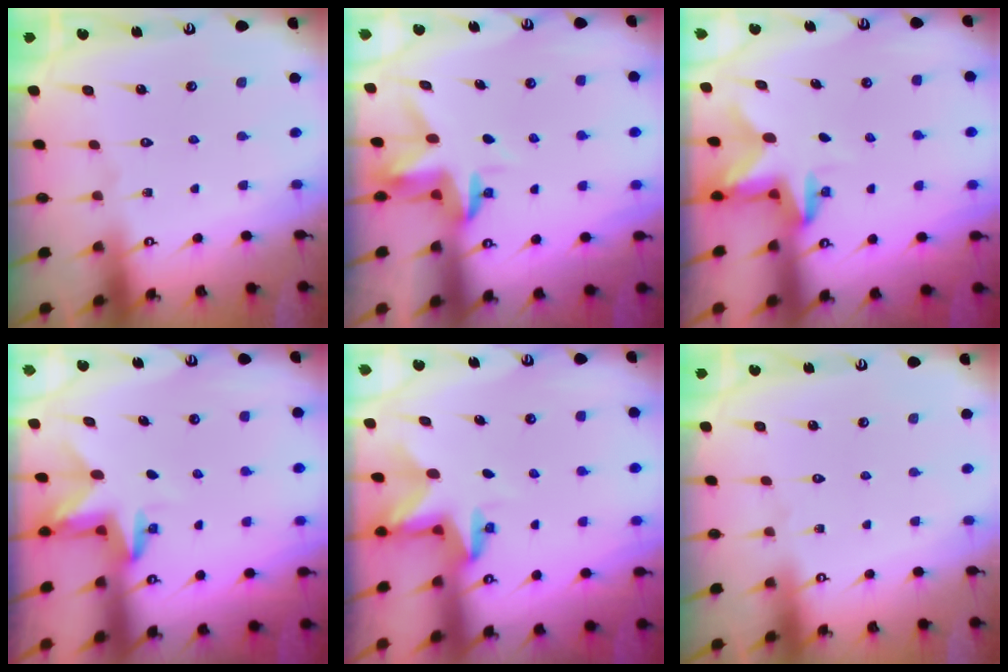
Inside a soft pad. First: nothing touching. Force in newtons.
{"total": 3.3, "press": 3.3, "slide": 0.4}
{"total": 2.5, "press": 2.5, "slide": 0.5}
{"total": 3.3, "press": 3.3, "slide": 0.1}
{"total": 2.9, "press": 2.9, "slide": 0.2}
{"total": 0.0}